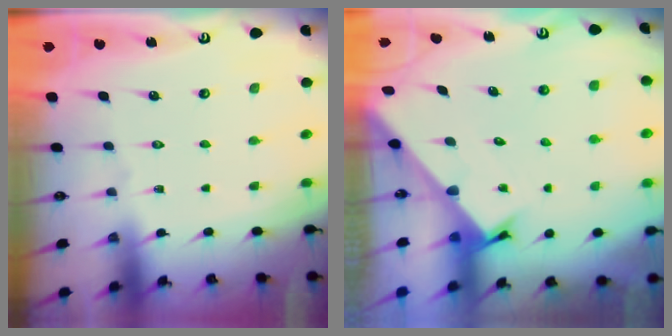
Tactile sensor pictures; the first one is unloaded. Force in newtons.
{"total": 2.4, "press": 2.4, "slide": 0.2}